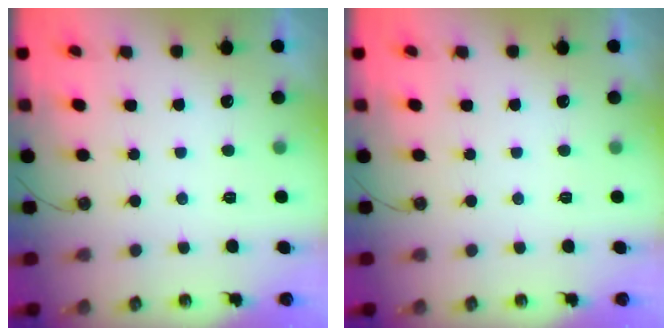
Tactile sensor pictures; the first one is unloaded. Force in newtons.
{"total": 0.0}